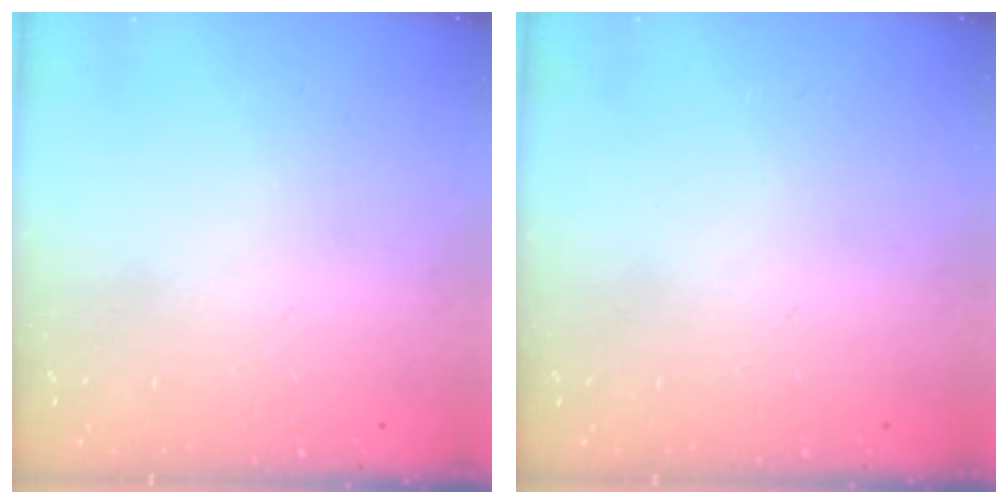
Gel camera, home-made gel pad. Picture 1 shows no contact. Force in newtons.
{"total": 0.0}